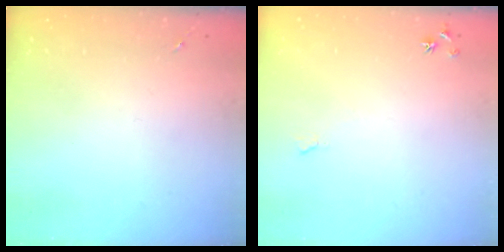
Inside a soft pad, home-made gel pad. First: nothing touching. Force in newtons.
{"total": 4.7, "press": 4.7, "slide": 0.7}